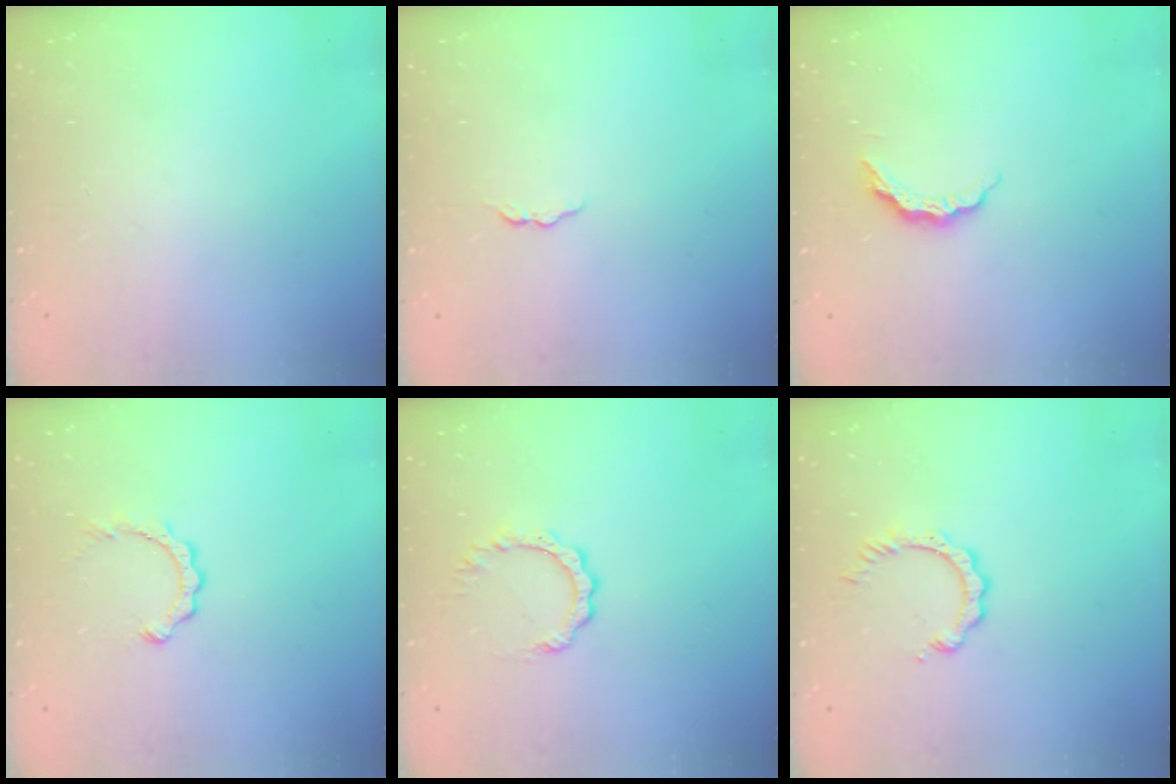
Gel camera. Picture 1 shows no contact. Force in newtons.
{"total": 3.8, "press": 3.8, "slide": 0.5}
{"total": 5.8, "press": 5.8, "slide": 0.6}
{"total": 2.8, "press": 2.8, "slide": 0.3}
{"total": 4.9, "press": 4.9, "slide": 0.1}
{"total": 3.8, "press": 3.7, "slide": 0.2}